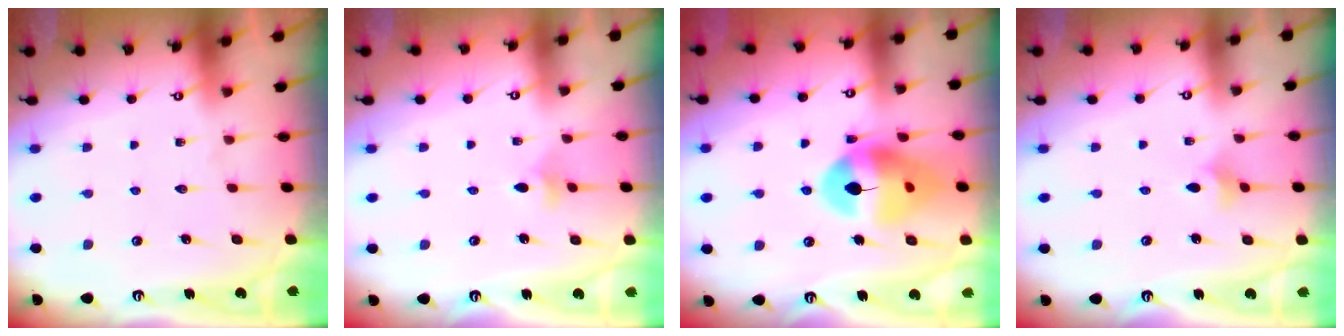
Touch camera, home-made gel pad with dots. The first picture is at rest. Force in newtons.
{"total": 2.7, "press": 2.6, "slide": 0.5}
{"total": 13.9, "press": 13.8, "slide": 1.5}
{"total": 3.4, "press": 3.3, "slide": 0.8}